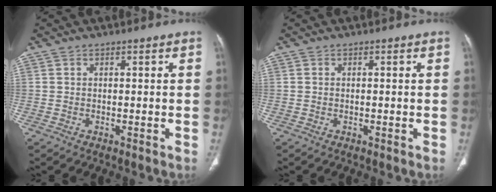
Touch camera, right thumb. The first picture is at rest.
{"total": 0.0}